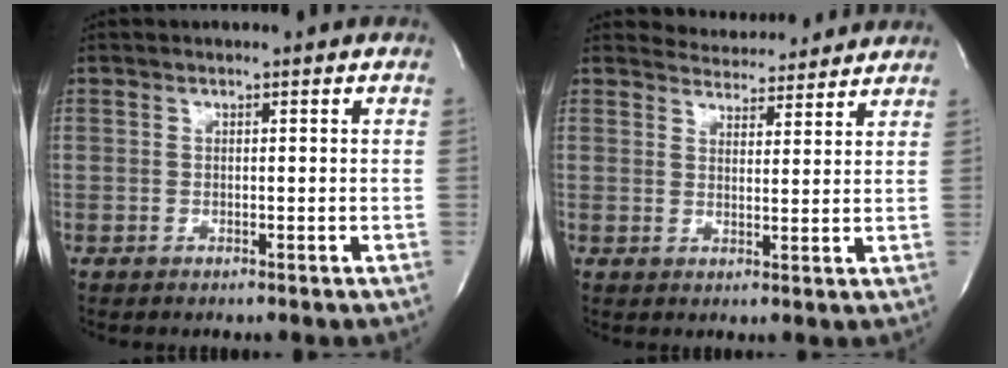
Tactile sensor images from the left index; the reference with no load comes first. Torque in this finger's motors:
{"motor_torque": [1.01, -1.08, 0.02, -0.01]}